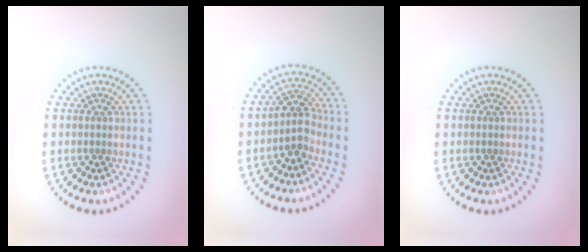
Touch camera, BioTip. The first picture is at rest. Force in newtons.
{"total": 2.5, "press": 2.0, "slide": 1.6}
{"total": 0.0}